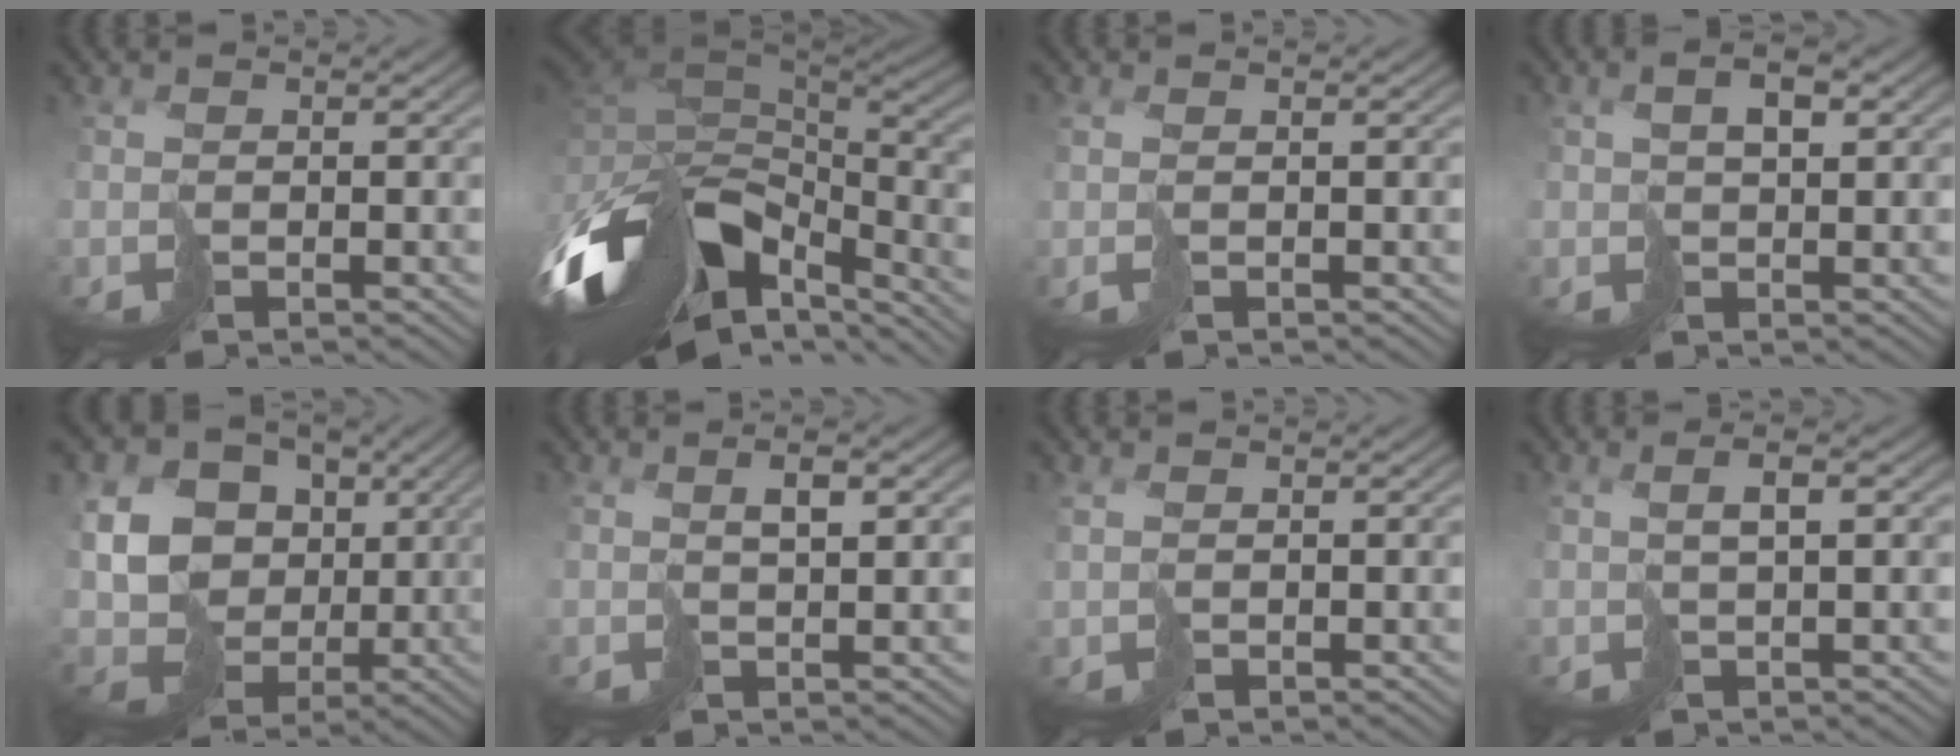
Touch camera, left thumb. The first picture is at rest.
{"total": 16.2, "force": [-5.3, 9.6, 12.0], "torque": [-0.286, -0.016, -0.079]}
{"total": 1.6, "force": [0.2, 0.4, 1.5], "torque": [-0.030, 0.001, 0.001]}
{"total": 3.1, "force": [1.2, 1.4, 2.5], "torque": [-0.051, 0.004, 0.023]}
{"total": 14.0, "force": [2.4, 11.8, 7.1], "torque": [-0.201, 0.005, 0.053]}
{"total": 2.6, "force": [1.6, 0.5, 2.0], "torque": [-0.033, 0.006, 0.034]}
{"total": 0.9, "force": [0.9, 0.2, -0.1], "torque": [-0.002, 0.001, 0.022]}
{"total": 2.8, "force": [1.1, 0.6, 2.5], "torque": [-0.040, 0.013, 0.020]}